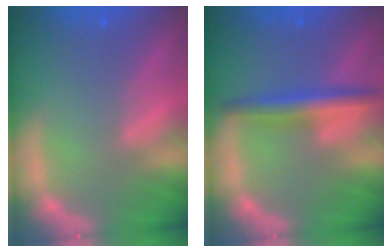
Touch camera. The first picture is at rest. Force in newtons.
{"total": 4.0}